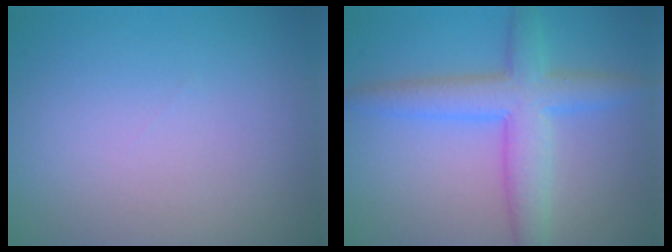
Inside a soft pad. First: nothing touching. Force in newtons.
{"total": 5.4, "press": 5.4, "slide": 0.1}